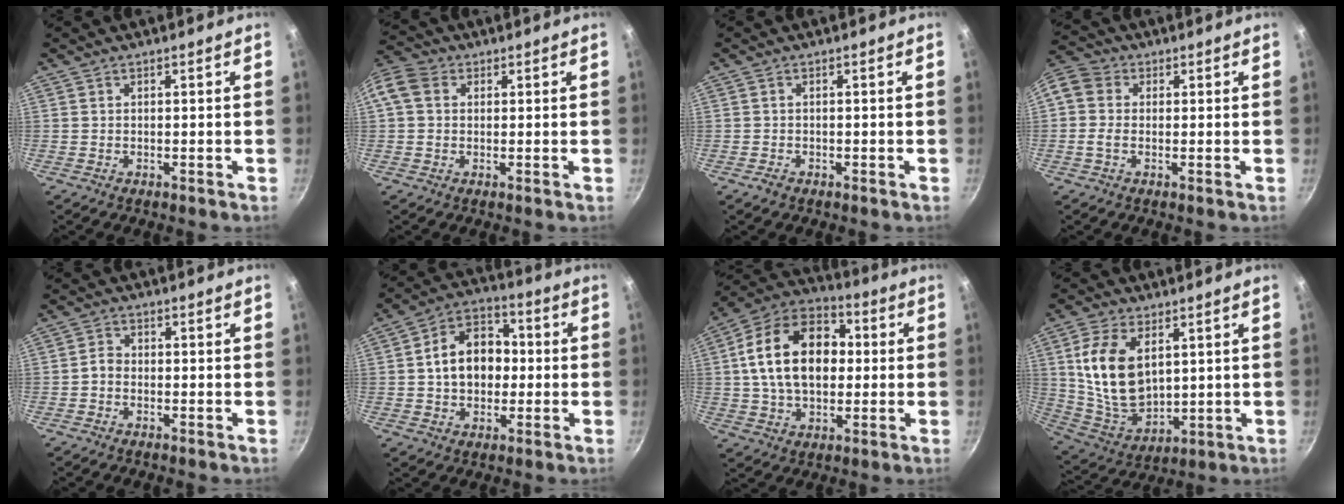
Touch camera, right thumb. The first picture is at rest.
{"total": 9.4, "force": [1.8, 7.7, 5.2], "torque": [-0.123, 0.024, 0.019]}
{"total": 1.2, "force": [-0.8, 0.8, 0.5], "torque": [-0.014, 0.007, -0.013]}
{"total": 7.3, "force": [0.1, 5.8, 4.5], "torque": [-0.098, 0.027, -0.015]}
{"total": 1.9, "force": [-0.9, 1.4, 1.0], "torque": [-0.020, 0.015, -0.022]}
{"total": 13.0, "force": [0.3, 9.7, 8.6], "torque": [-0.102, 0.027, -0.009]}
{"total": 19.9, "force": [1.9, 13.4, 14.5], "torque": [-0.217, 0.030, 0.018]}
{"total": 15.2, "force": [3.9, 9.3, 11.4], "torque": [-0.197, -0.030, 0.092]}